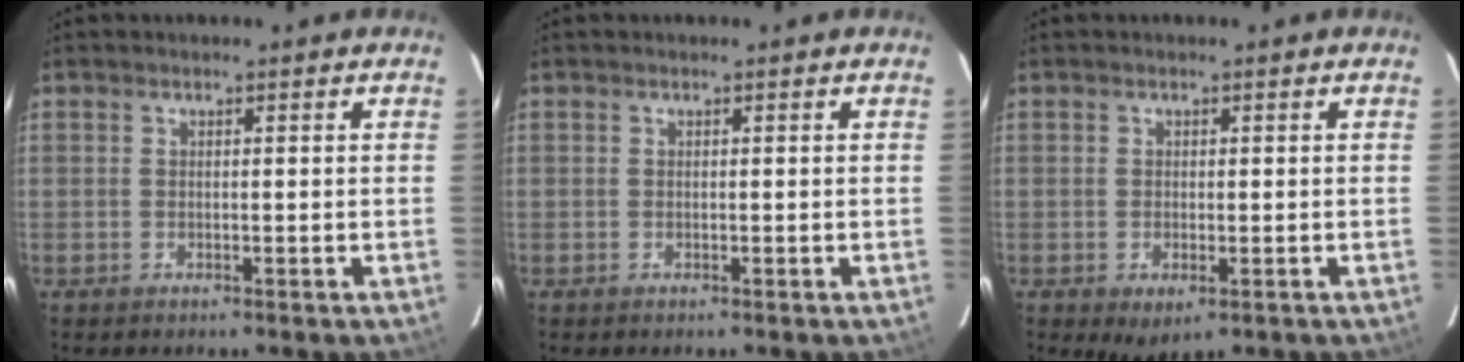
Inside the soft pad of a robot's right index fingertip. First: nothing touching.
{"total": 0.0}
{"total": 3.0, "force": [-1.1, 1.4, 2.3], "torque": [-0.036, -0.006, -0.003]}